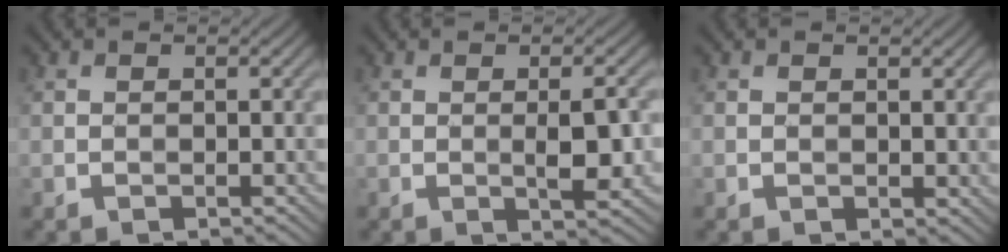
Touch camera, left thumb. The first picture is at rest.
{"total": 3.5, "force": [-0.4, 0.7, 3.4], "torque": [-0.060, 0.000, -0.007]}
{"total": 0.9, "force": [0.5, 0.6, 0.5], "torque": [-0.009, -0.003, 0.011]}